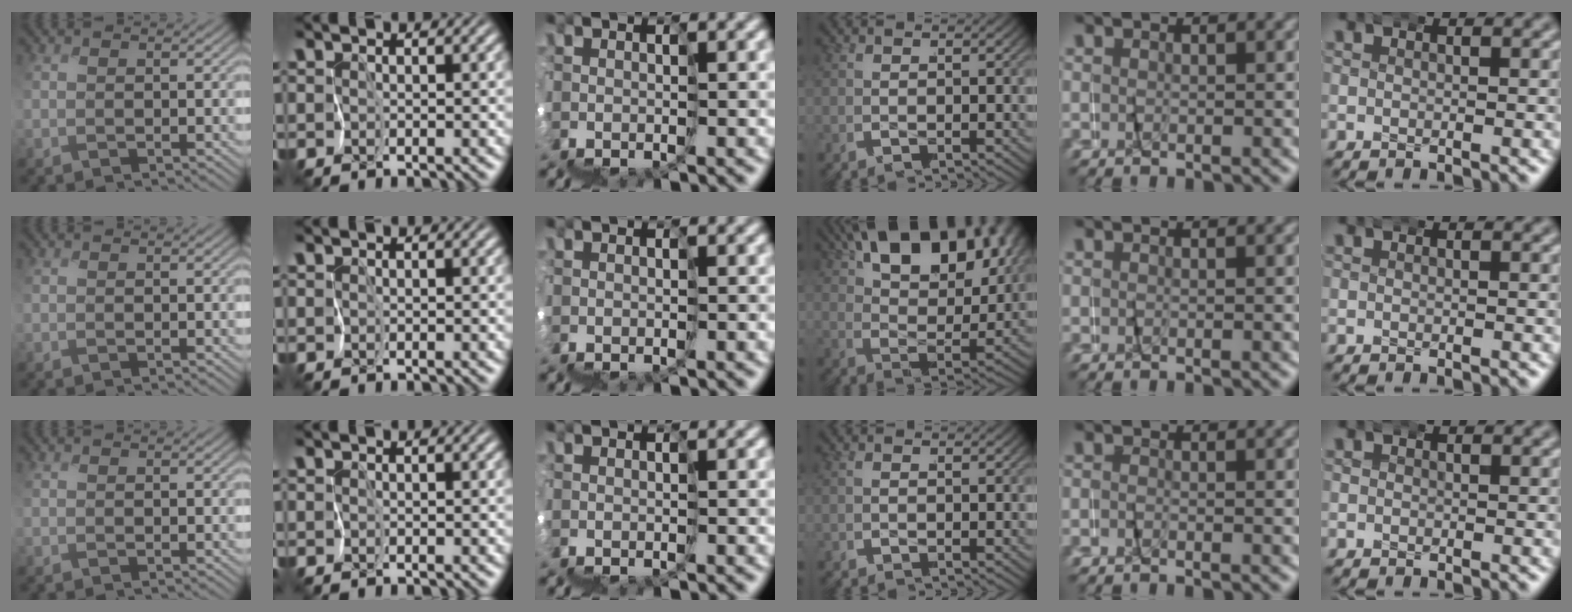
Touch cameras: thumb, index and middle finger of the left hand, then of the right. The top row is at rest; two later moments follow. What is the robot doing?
{"motion": "wrap", "object": "napkin"}